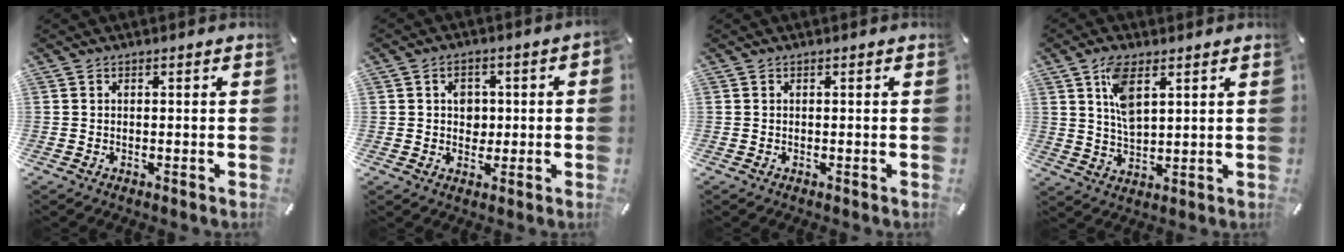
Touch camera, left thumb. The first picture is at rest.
{"total": 4.5, "force": [0.1, 3.8, 2.4], "torque": [-0.027, 0.000, -0.006]}
{"total": 0.0}
{"total": 7.7, "force": [3.6, 3.4, 5.8], "torque": [-0.124, -0.003, 0.062]}